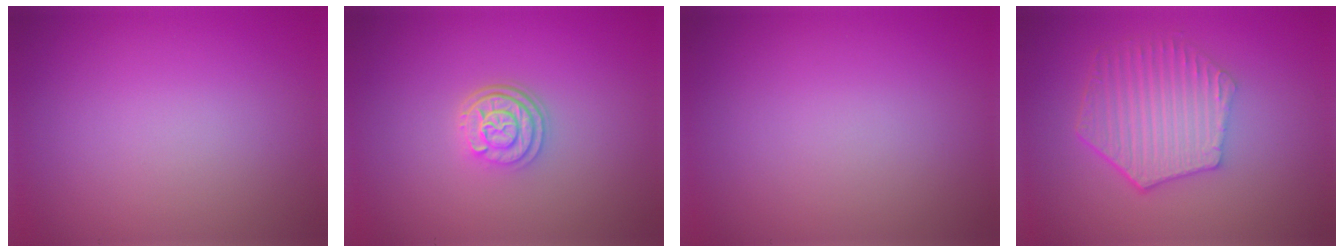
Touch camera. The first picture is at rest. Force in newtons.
{"total": 3.0, "press": 2.4, "slide": 1.8}
{"total": 0.0}
{"total": 5.9, "press": 4.4, "slide": 4.0}